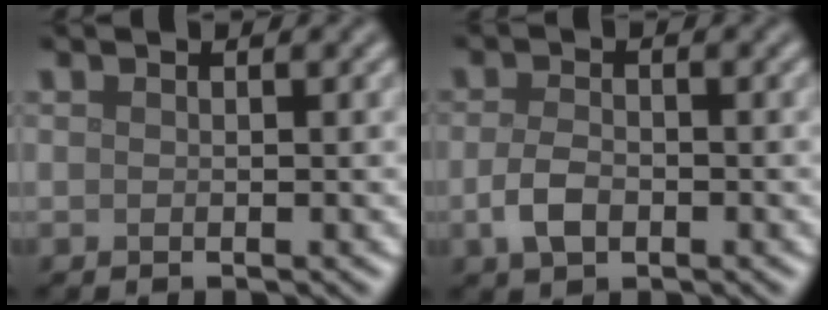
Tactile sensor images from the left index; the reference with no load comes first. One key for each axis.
{"total": 2.6, "fx": -0.8, "fy": 1.5, "fz": 1.9, "tx": -0.039, "ty": -0.002, "tz": -0.018}